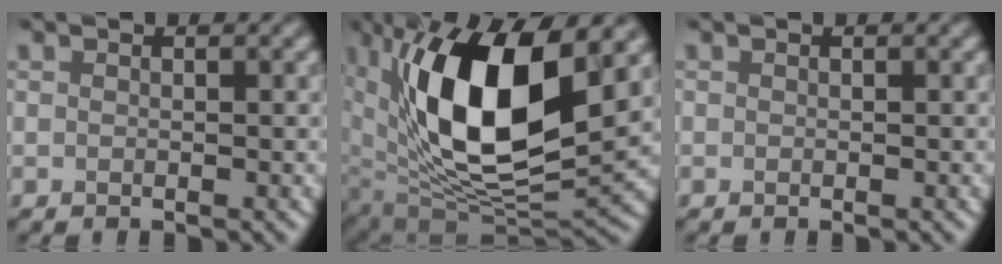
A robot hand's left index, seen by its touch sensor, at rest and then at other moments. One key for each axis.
{"total": 13.9, "fx": 3.7, "fy": 6.6, "fz": 11.6, "tx": -0.199, "ty": -0.017, "tz": 0.073}
{"total": 0.0}